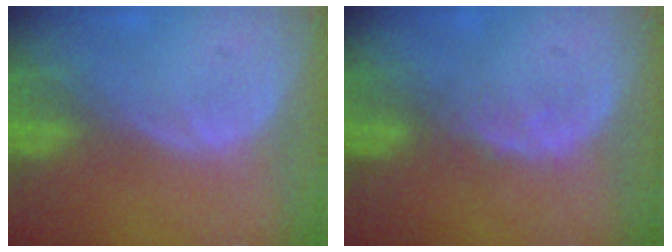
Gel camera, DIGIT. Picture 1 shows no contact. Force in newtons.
{"total": 1.4, "press": 1.4, "slide": 0.2}